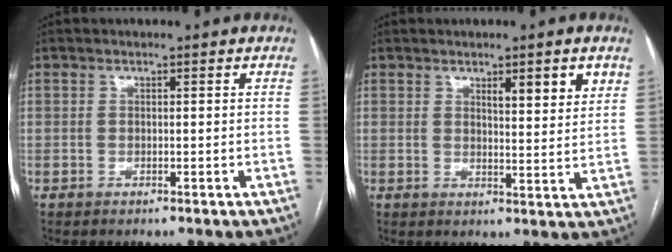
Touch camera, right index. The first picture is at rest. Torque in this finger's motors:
{"motor_torque": [0.15, 0.12, 0.10, 0.05]}